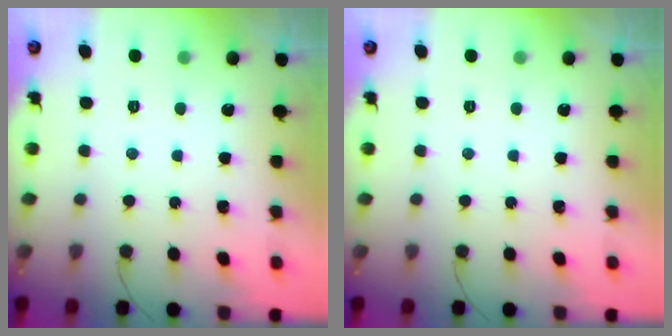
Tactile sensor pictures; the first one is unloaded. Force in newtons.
{"total": 0.0}